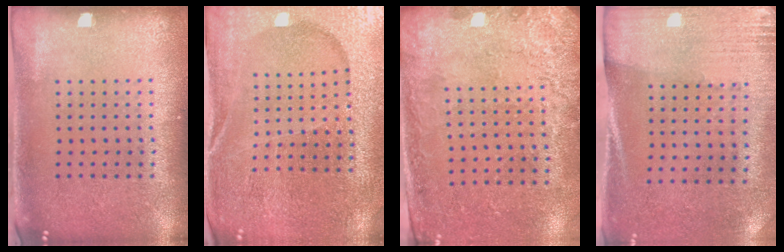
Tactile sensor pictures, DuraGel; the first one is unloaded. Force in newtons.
{"total": 3.4, "press": 3.4, "slide": 0.5}
{"total": 2.6, "press": 2.3, "slide": 1.2}
{"total": 2.7, "press": 2.3, "slide": 1.4}